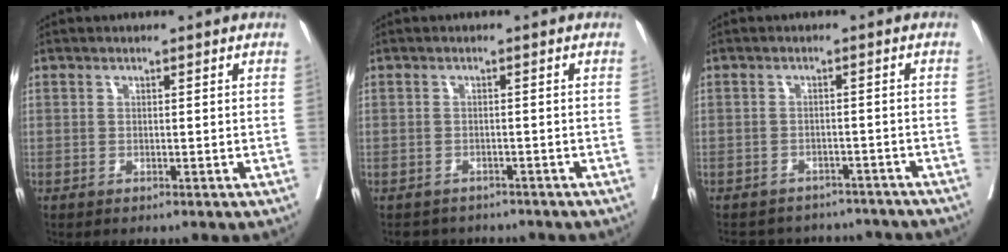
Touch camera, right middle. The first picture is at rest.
{"total": 4.1, "force": [-3.7, 1.7, 0.0], "torque": [0.000, 0.000, -0.047]}
{"total": 11.8, "force": [-10.9, 4.1, 2.0], "torque": [-0.035, 0.016, -0.121]}